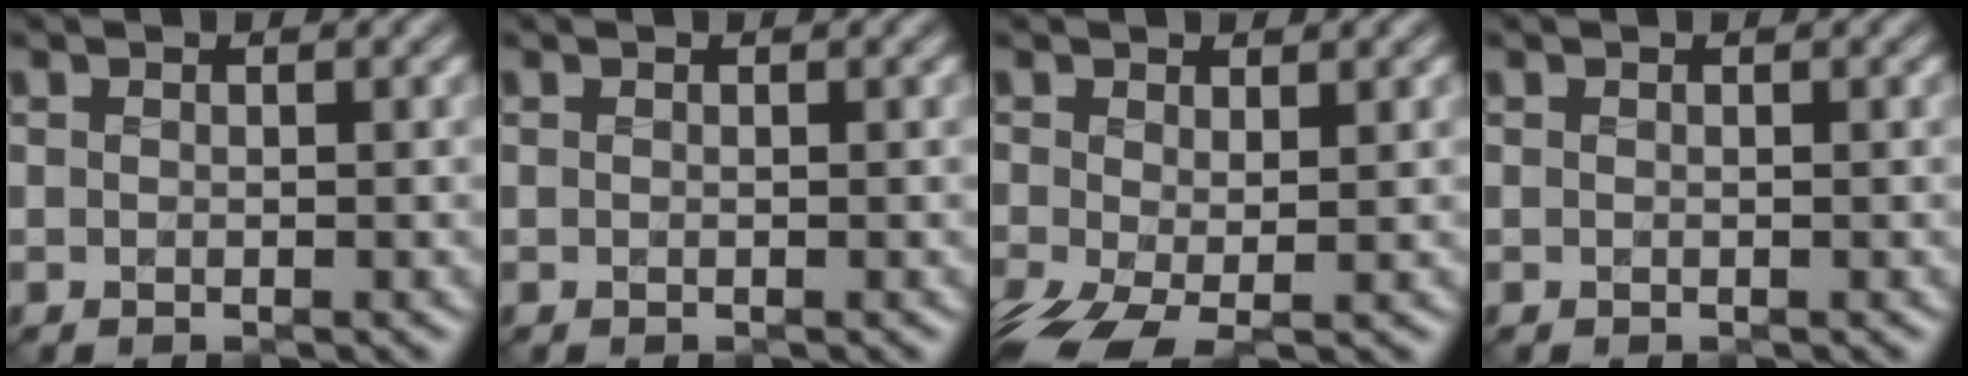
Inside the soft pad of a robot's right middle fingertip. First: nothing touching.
{"total": 0.0}
{"total": 4.1, "force": [-2.0, 1.4, 3.3], "torque": [-0.088, -0.020, -0.035]}
{"total": 0.0}